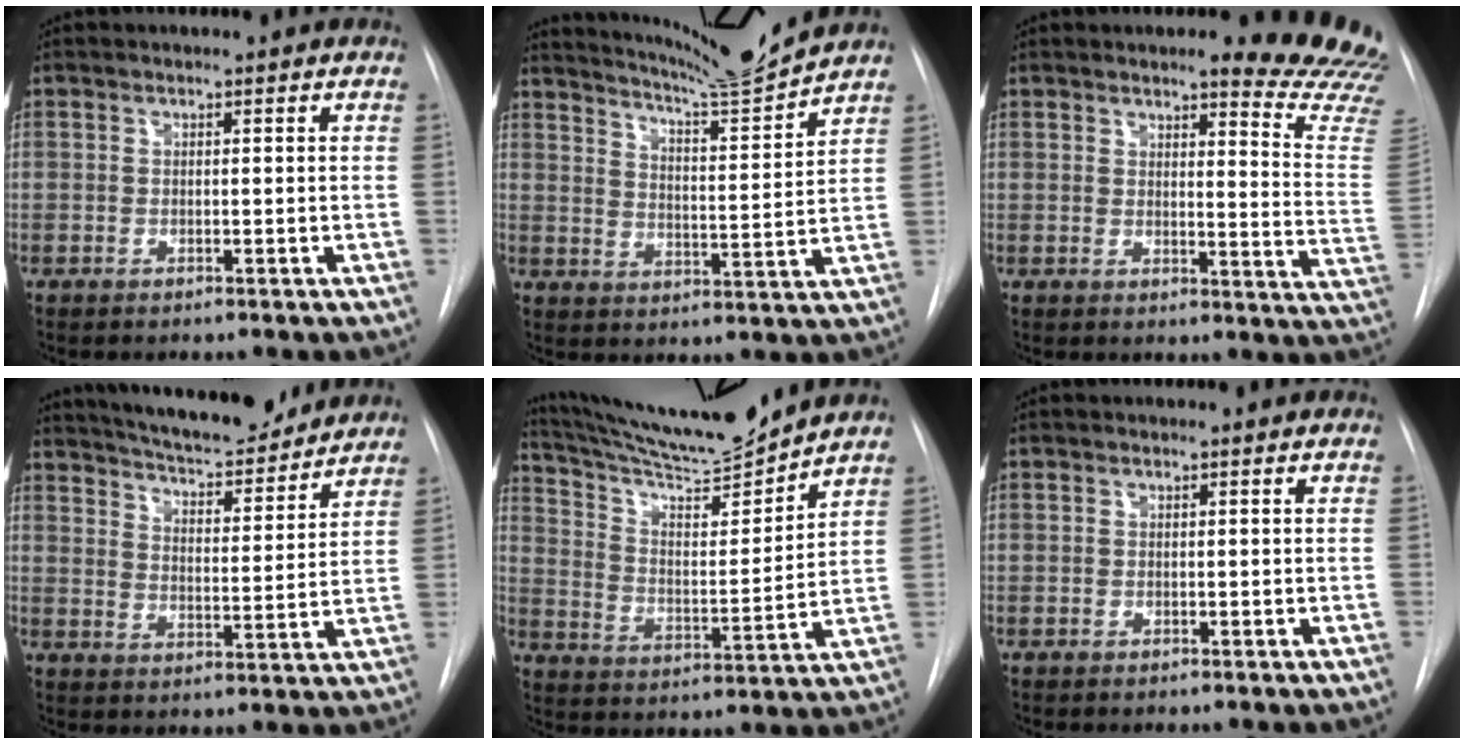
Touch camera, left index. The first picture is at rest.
{"total": 11.6, "force": [11.0, -2.4, 2.8], "torque": [-0.053, -0.044, 0.171]}
{"total": 14.3, "force": [13.4, 0.5, 4.9], "torque": [-0.038, -0.127, 0.122]}
{"total": 17.1, "force": [15.5, 3.2, 6.5], "torque": [-0.102, -0.002, 0.223]}
{"total": 15.0, "force": [14.3, -0.9, 4.4], "torque": [-0.085, -0.019, 0.243]}
{"total": 0.0}